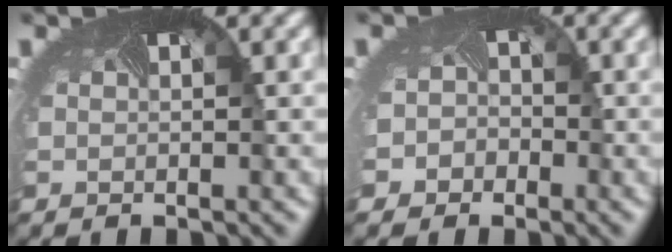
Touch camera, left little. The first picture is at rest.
{"total": 2.7, "force": [-1.7, 2.0, 0.1], "torque": [0.008, -0.012, -0.026]}